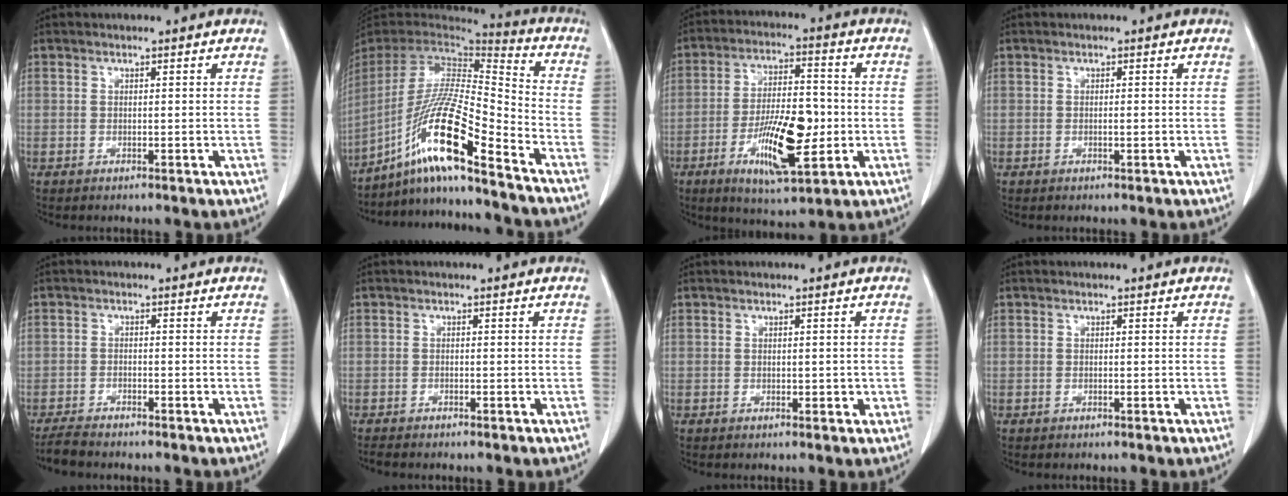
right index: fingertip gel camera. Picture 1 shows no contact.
{"total": 16.1, "force": [-10.7, -0.3, 12.1], "torque": [-0.233, -0.005, -0.199]}
{"total": 13.1, "force": [-3.4, 3.9, 12.0], "torque": [-0.217, -0.001, -0.053]}
{"total": 0.7, "force": [-0.1, 0.1, 0.6], "torque": [-0.012, 0.001, -0.001]}
{"total": 3.0, "force": [-2.8, 0.4, 1.0], "torque": [-0.021, -0.010, -0.051]}
{"total": 1.8, "force": [-1.6, 0.1, 0.8], "torque": [-0.015, -0.003, -0.025]}
{"total": 1.4, "force": [-0.1, 0.9, 1.1], "torque": [-0.013, 0.004, 0.002]}
{"total": 0.0}